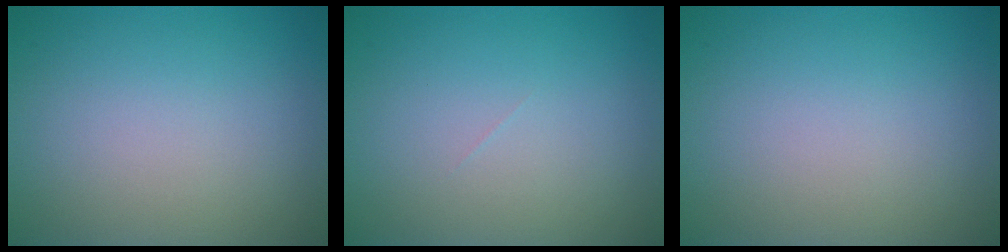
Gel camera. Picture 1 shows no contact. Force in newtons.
{"total": 0.0}
{"total": 0.0}